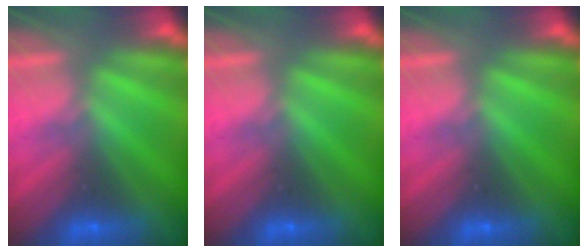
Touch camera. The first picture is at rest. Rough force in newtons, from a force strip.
{"total": 0.0}
{"total": 0.0}